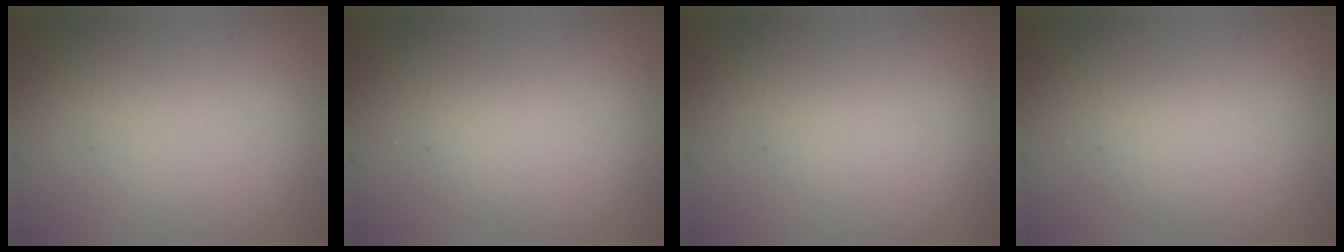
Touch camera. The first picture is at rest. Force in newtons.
{"total": 1.5, "press": 1.5, "slide": 0.1}
{"total": 0.5, "press": 0.5, "slide": 0.0}
{"total": 1.7, "press": 1.7, "slide": 0.1}